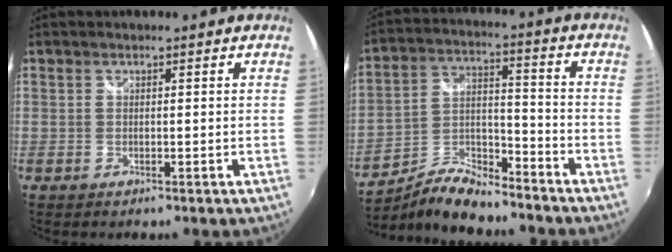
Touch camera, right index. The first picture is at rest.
{"total": 12.0, "force": [-9.7, 3.9, 5.9], "torque": [-0.121, 0.010, -0.176]}